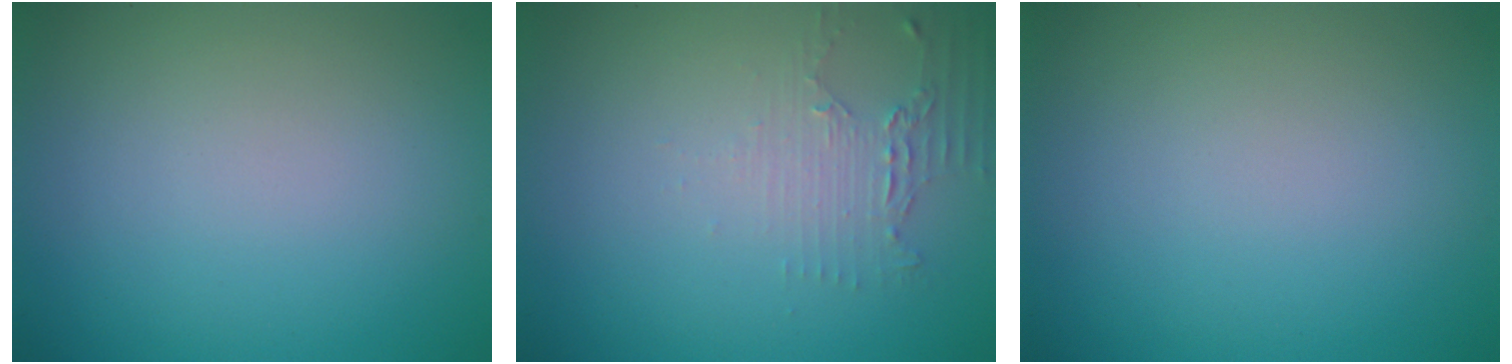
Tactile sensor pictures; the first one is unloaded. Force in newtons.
{"total": 2.3, "press": 1.7, "slide": 1.5}
{"total": 0.0}